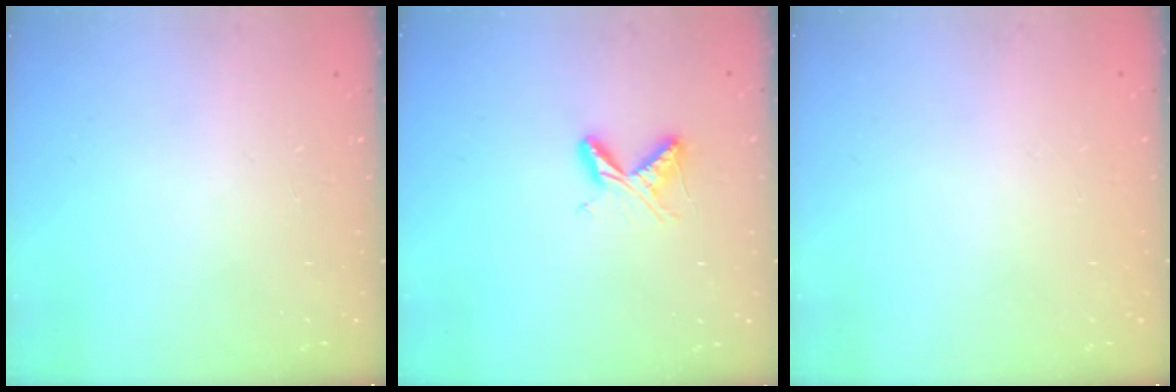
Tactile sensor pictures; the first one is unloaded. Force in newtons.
{"total": 6.1, "press": 6.0, "slide": 0.6}
{"total": 0.0}